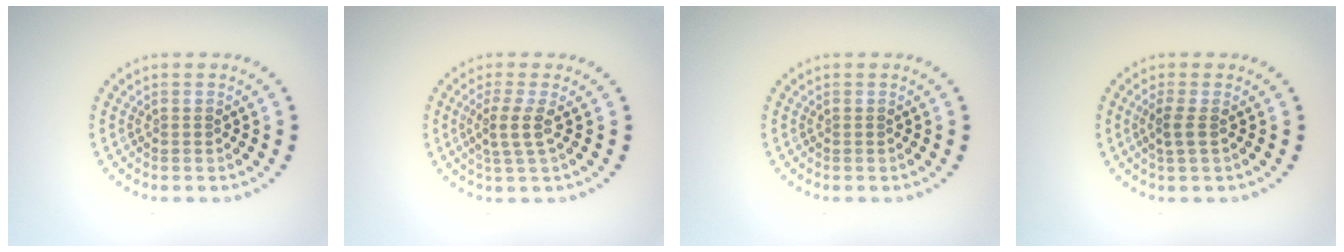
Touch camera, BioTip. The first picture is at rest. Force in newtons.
{"total": 2.3, "press": 1.8, "slide": 1.5}
{"total": 0.0}
{"total": 1.5, "press": 1.3, "slide": 0.8}